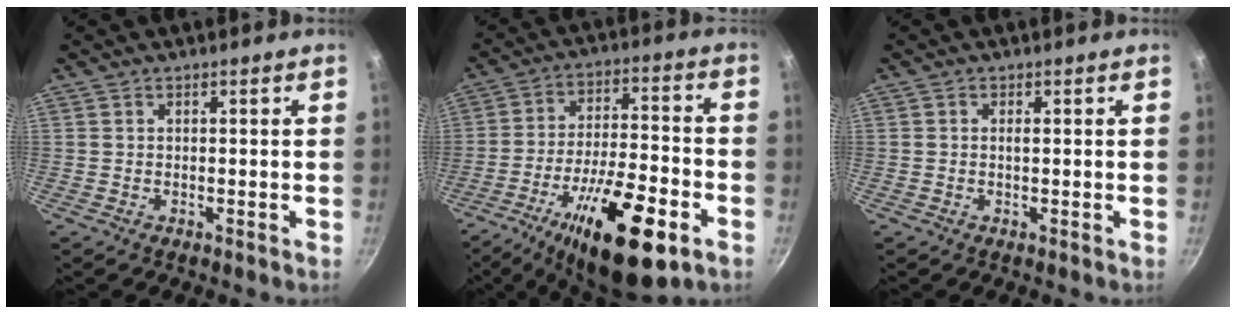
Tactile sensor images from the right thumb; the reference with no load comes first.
{"total": 21.8, "force": [-10.4, 7.4, 17.7], "torque": [-0.276, 0.034, -0.164]}
{"total": 0.8, "force": [0.1, 0.3, 0.7], "torque": [-0.014, 0.001, 0.000]}